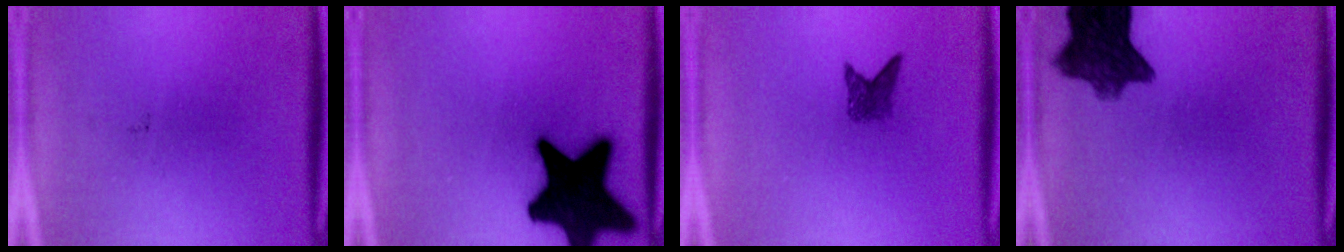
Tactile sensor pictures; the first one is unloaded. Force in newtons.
{"total": 19.8}
{"total": 2.1}
{"total": 9.4}